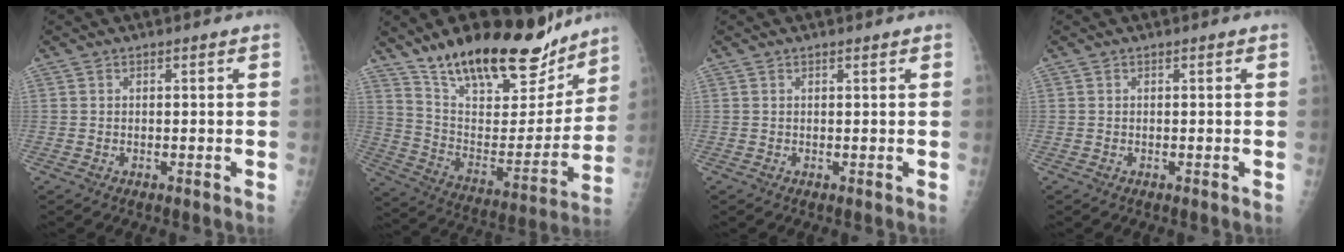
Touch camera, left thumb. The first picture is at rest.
{"total": 27.0, "force": [20.0, 10.1, 15.2], "torque": [-0.197, -0.082, 0.327]}
{"total": 0.6, "force": [0.4, 0.2, 0.4], "torque": [-0.008, -0.001, 0.006]}
{"total": 0.0}